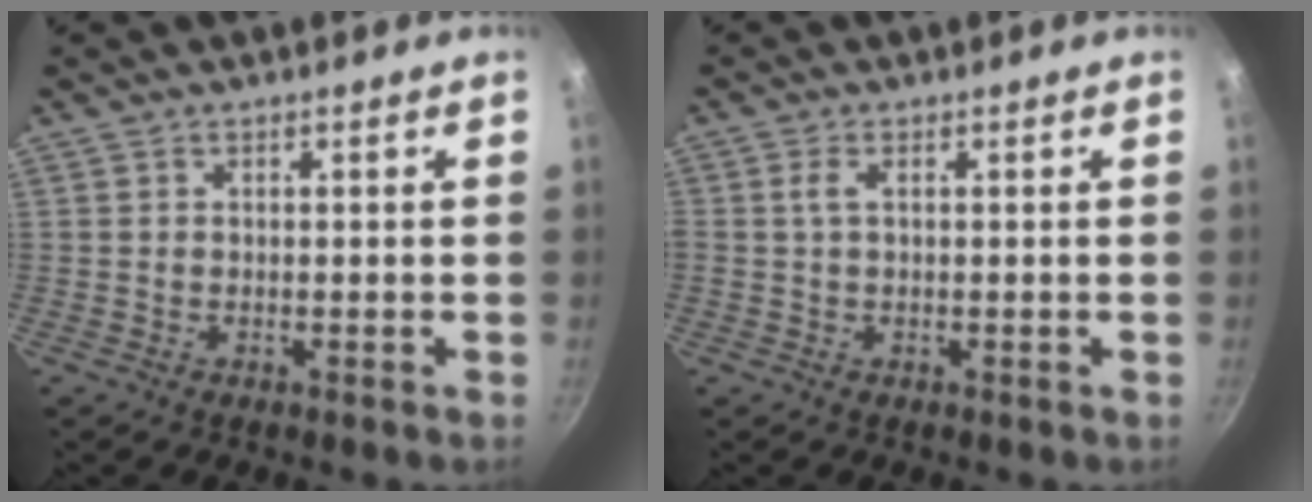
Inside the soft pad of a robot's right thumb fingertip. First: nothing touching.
{"total": 1.7, "force": [0.3, 0.7, 1.5], "torque": [-0.034, 0.003, 0.006]}